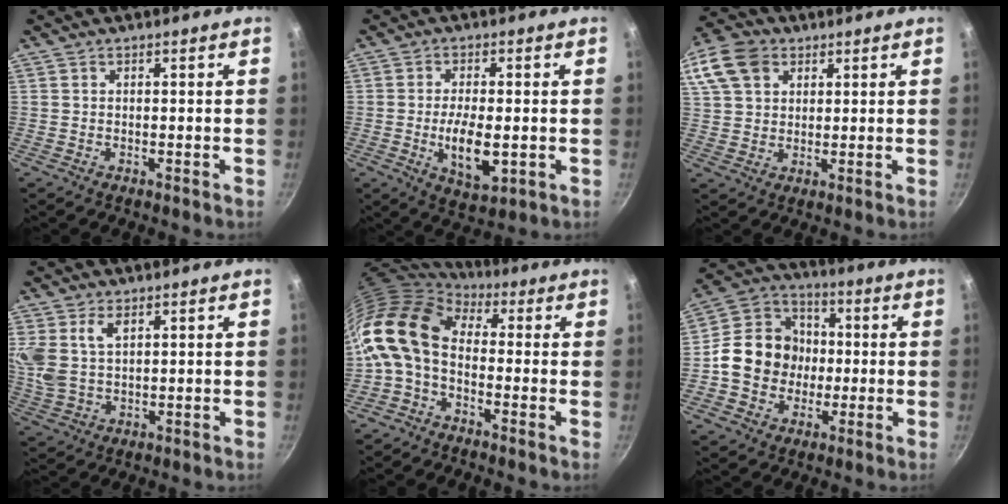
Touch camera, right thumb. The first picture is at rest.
{"total": 9.0, "force": [-1.4, 3.9, 7.9], "torque": [-0.140, -0.005, -0.018]}
{"total": 17.0, "force": [7.4, 12.6, 8.7], "torque": [-0.205, 0.032, 0.136]}
{"total": 8.5, "force": [3.2, 5.1, 5.9], "torque": [-0.120, -0.010, 0.068]}
{"total": 12.7, "force": [-0.5, 8.4, 9.5], "torque": [-0.173, 0.026, -0.030]}
{"total": 14.5, "force": [-1.1, 12.7, 7.0], "torque": [-0.086, 0.029, -0.033]}